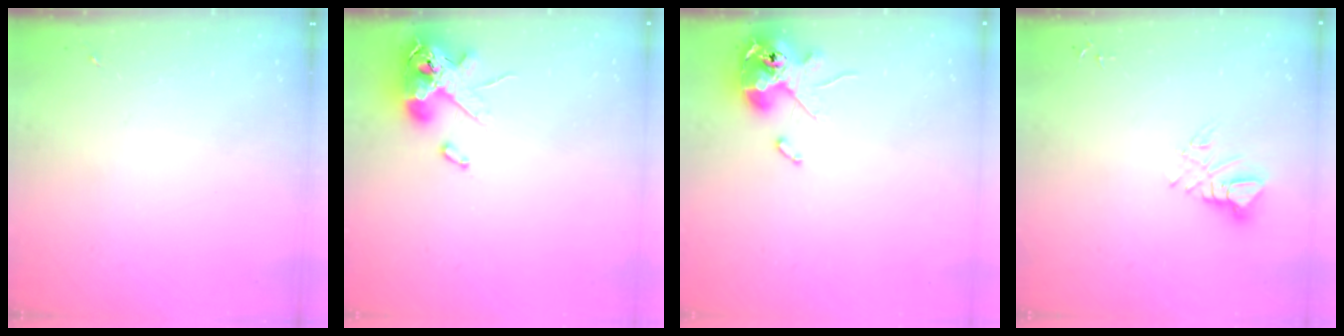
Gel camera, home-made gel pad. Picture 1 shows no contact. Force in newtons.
{"total": 12.9, "press": 12.7, "slide": 2.2}
{"total": 12.4, "press": 12.2, "slide": 2.1}
{"total": 7.1, "press": 7.1, "slide": 0.7}